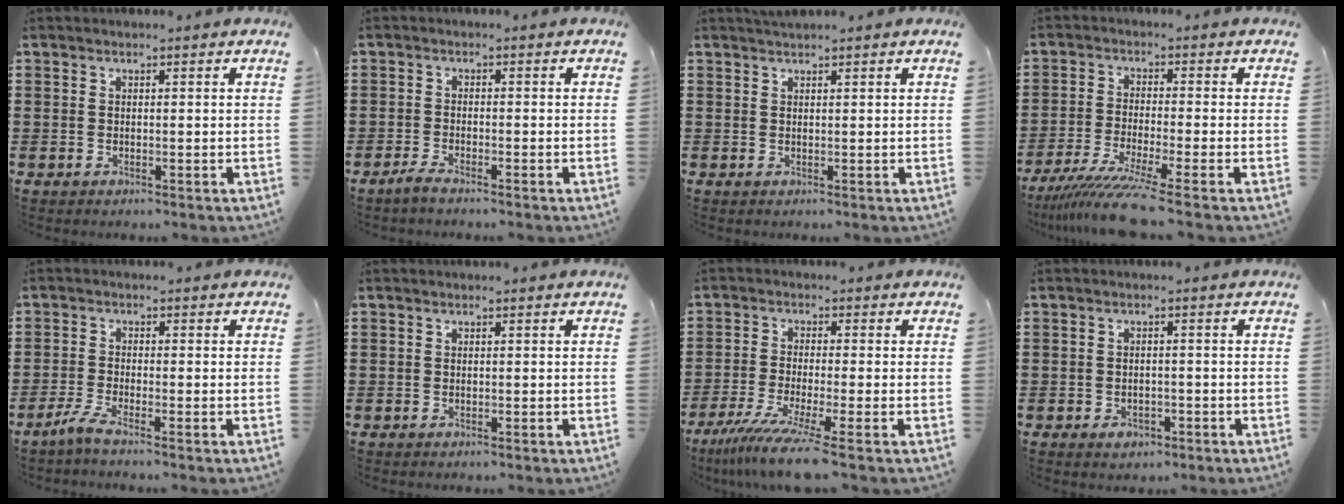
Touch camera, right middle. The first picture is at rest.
{"total": 1.6, "force": [-1.3, 0.0, 0.8], "torque": [-0.022, -0.002, -0.028]}
{"total": 1.0, "force": [1.0, 0.0, 0.2], "torque": [-0.006, 0.000, 0.019]}
{"total": 6.7, "force": [-5.3, -0.6, 4.0], "torque": [-0.089, -0.025, -0.103]}
{"total": 2.4, "force": [-1.6, -0.2, 1.8], "torque": [-0.044, -0.006, -0.036]}
{"total": 0.0}
{"total": 6.3, "force": [-4.4, -0.6, 4.5], "torque": [-0.101, -0.028, -0.085]}
{"total": 1.4, "force": [-0.9, 0.9, 0.6], "torque": [-0.014, -0.001, -0.020]}